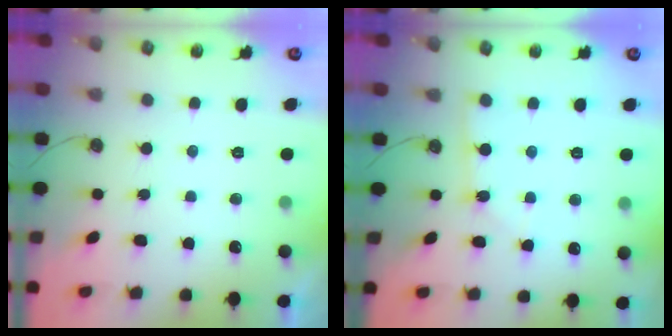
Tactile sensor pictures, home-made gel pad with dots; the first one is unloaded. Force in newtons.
{"total": 2.7, "press": 2.7, "slide": 0.4}